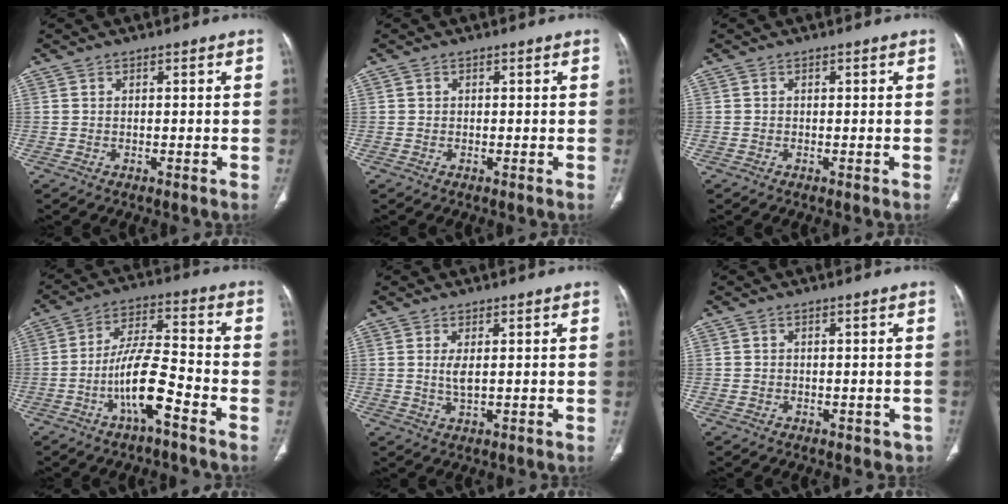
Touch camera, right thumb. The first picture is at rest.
{"total": 0.6, "force": [0.2, 0.5, 0.1], "torque": [0.000, 0.001, 0.004]}
{"total": 0.0}
{"total": 10.9, "force": [-5.3, 2.6, 9.2], "torque": [-0.181, 0.040, -0.097]}
{"total": 2.7, "force": [0.6, 0.9, 2.5], "torque": [-0.055, -0.010, 0.018]}
{"total": 2.9, "force": [-0.7, 2.5, 1.3], "torque": [-0.002, 0.009, 0.001]}